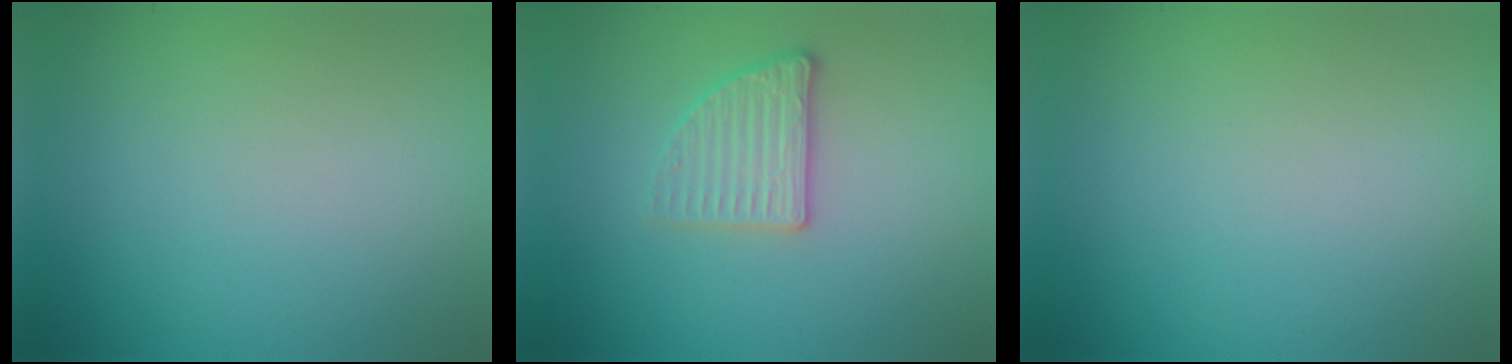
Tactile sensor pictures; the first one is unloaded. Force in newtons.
{"total": 2.6, "press": 2.4, "slide": 1.0}
{"total": 0.0}